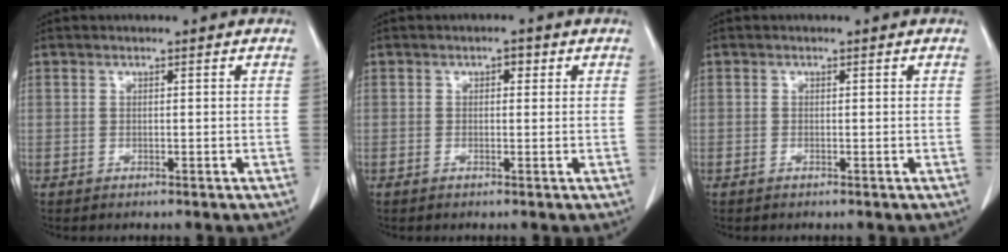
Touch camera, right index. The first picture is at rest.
{"total": 1.4, "force": [0.3, 0.8, 1.1], "torque": [-0.014, 0.010, 0.002]}
{"total": 0.0}